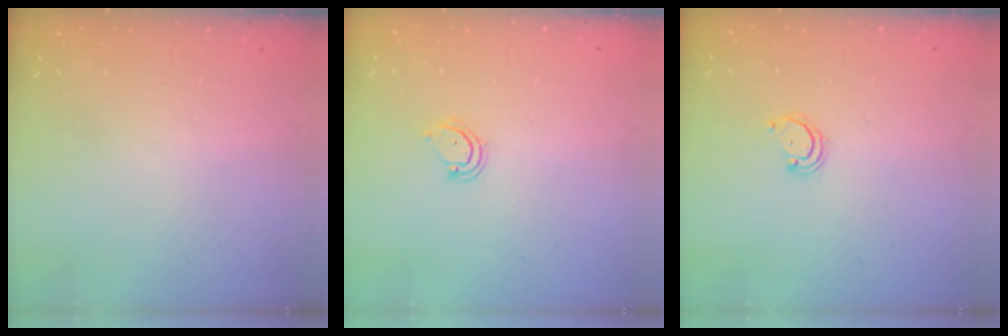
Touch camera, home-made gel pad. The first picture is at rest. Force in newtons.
{"total": 3.7, "press": 3.7, "slide": 0.3}
{"total": 2.2, "press": 2.2, "slide": 0.2}